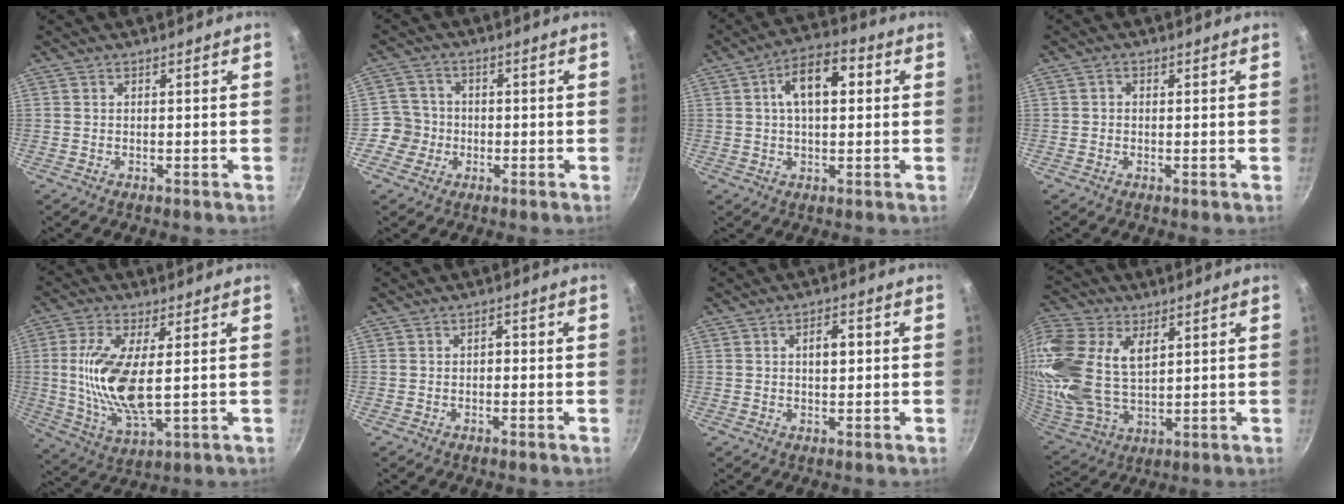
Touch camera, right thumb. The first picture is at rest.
{"total": 5.0, "force": [-1.5, 4.8, 0.3], "torque": [0.028, 0.019, -0.037]}
{"total": 10.5, "force": [2.2, 5.7, 8.5], "torque": [-0.113, 0.020, 0.024]}
{"total": 1.1, "force": [0.1, 1.0, 0.5], "torque": [-0.008, 0.006, -0.001]}
{"total": 13.9, "force": [1.3, 5.3, 12.8], "torque": [-0.260, -0.014, 0.027]}
{"total": 1.2, "force": [-0.3, 0.8, 0.9], "torque": [-0.013, 0.006, -0.006]}
{"total": 3.8, "force": [0.6, 2.0, 3.2], "torque": [-0.035, 0.009, 0.008]}
{"total": 22.0, "force": [6.7, 13.6, 15.9], "torque": [-0.355, -0.009, 0.134]}